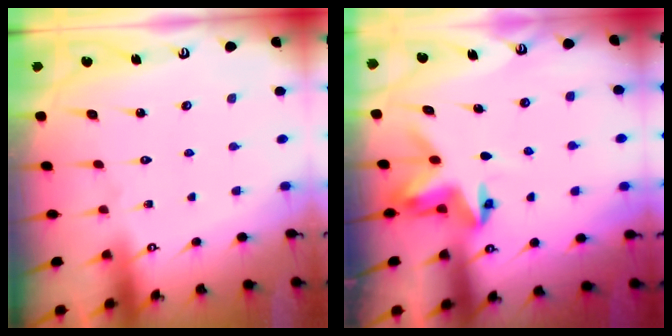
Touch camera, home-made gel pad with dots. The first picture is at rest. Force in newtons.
{"total": 3.8, "press": 3.8, "slide": 0.5}